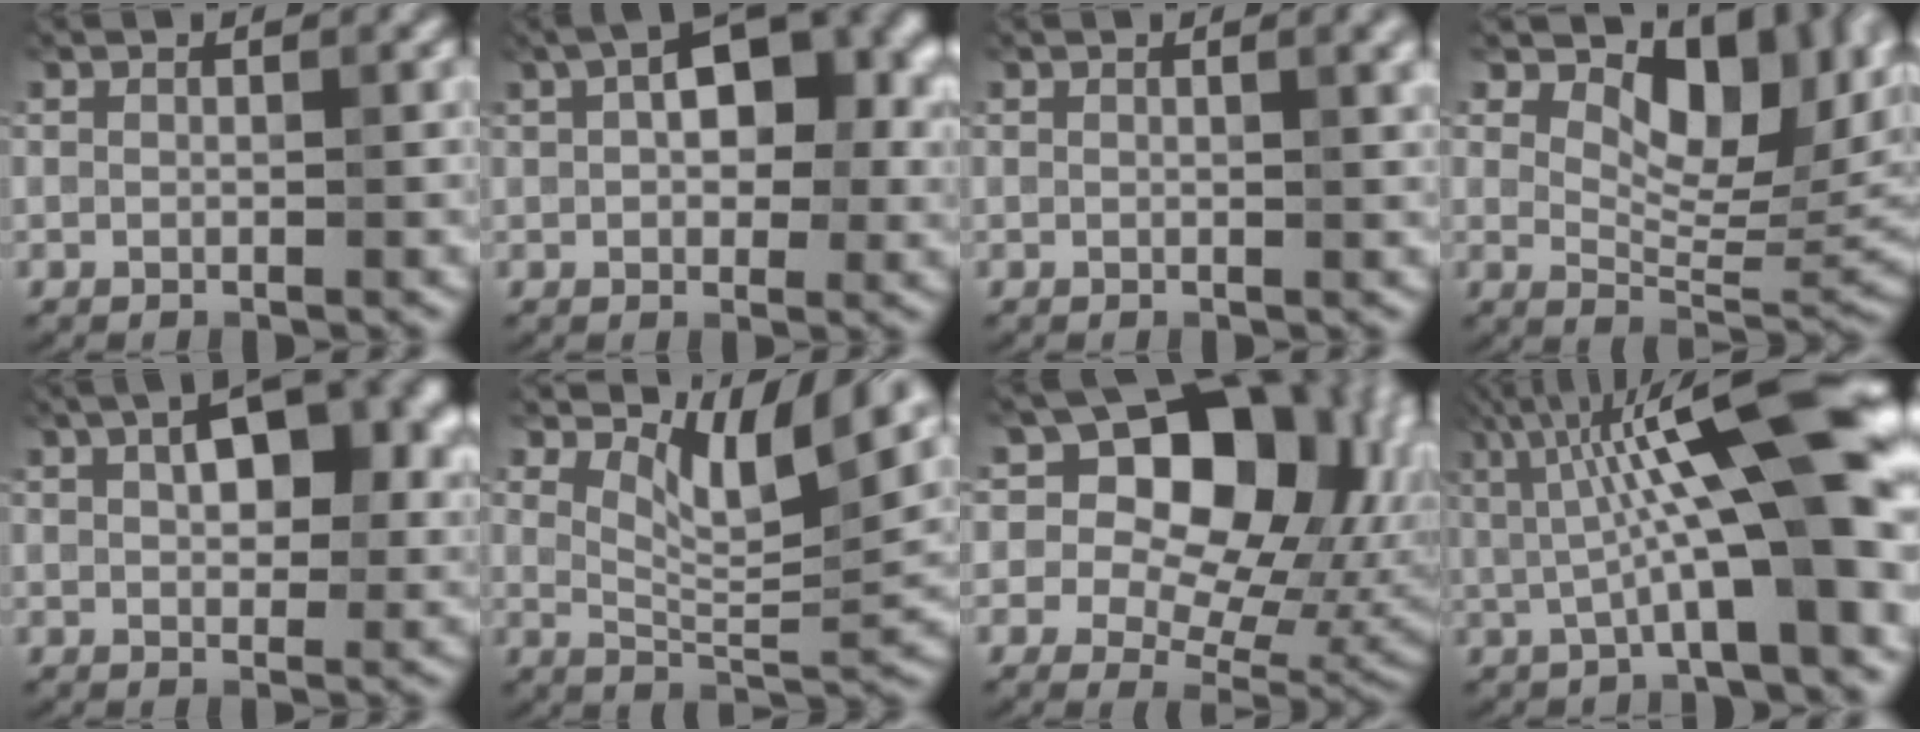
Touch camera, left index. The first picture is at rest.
{"total": 8.2, "force": [1.6, 4.7, 6.5], "torque": [-0.081, 0.031, 0.036]}
{"total": 3.1, "force": [1.2, 1.3, 2.6], "torque": [-0.016, 0.024, 0.008]}
{"total": 10.1, "force": [4.5, 5.0, 7.5], "torque": [-0.116, 0.009, 0.105]}
{"total": 5.8, "force": [1.4, 2.9, 4.9], "torque": [-0.072, 0.020, 0.039]}
{"total": 6.4, "force": [4.1, 2.0, 4.4], "torque": [-0.082, 0.001, 0.097]}
{"total": 12.9, "force": [3.8, 9.0, 8.4], "torque": [-0.105, 0.022, 0.083]}
{"total": 11.1, "force": [0.8, 1.8, 10.9], "torque": [-0.178, 0.026, 0.038]}